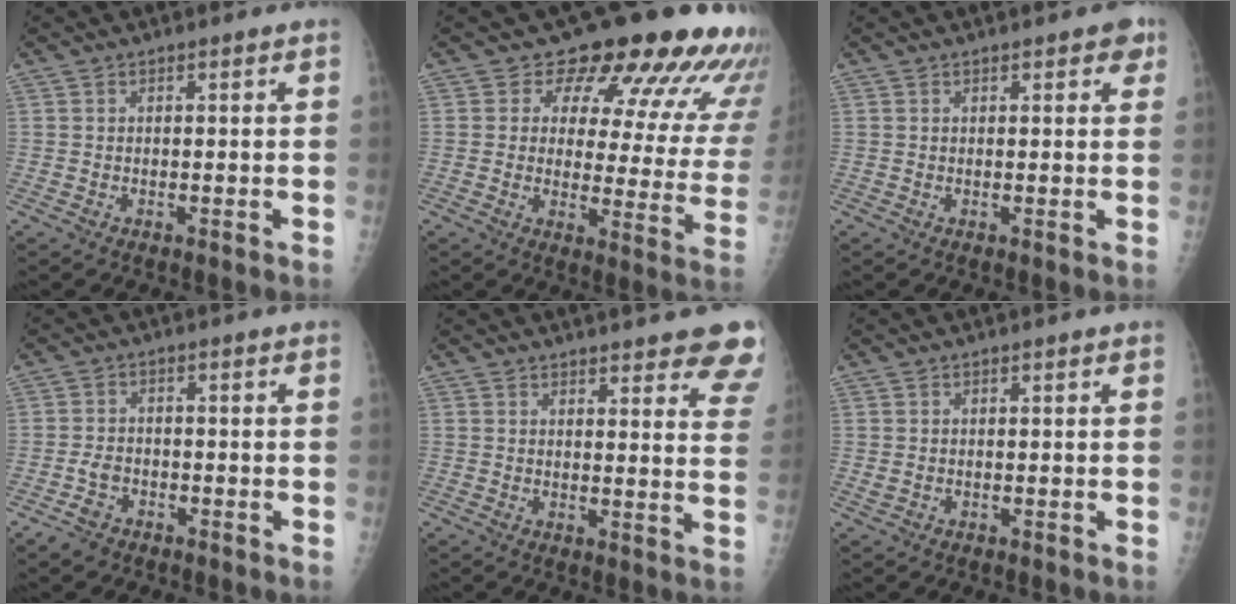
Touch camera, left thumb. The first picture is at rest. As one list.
[{"total": 19.2, "force": [14.3, 8.1, 9.9], "torque": [-0.066, -0.073, 0.154]}, {"total": 2.8, "force": [1.6, 1.3, 1.9], "torque": [-0.004, -0.002, 0.014]}, {"total": 3.8, "force": [-2.5, 2.5, 1.5], "torque": [-0.029, 0.014, -0.040]}, {"total": 13.7, "force": [11.6, 3.3, 6.6], "torque": [-0.044, -0.058, 0.114]}, {"total": 0.0}]